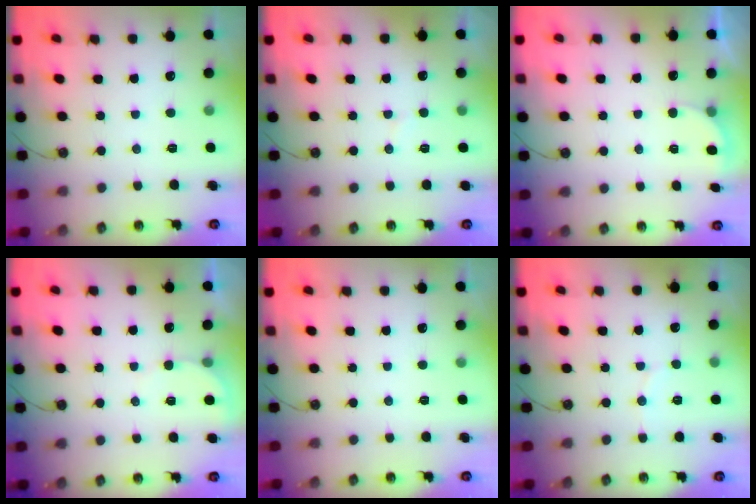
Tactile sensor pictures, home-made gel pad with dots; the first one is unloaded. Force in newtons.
{"total": 4.6, "press": 4.6, "slide": 0.5}
{"total": 2.4, "press": 2.2, "slide": 1.0}
{"total": 2.2, "press": 2.2, "slide": 0.2}
{"total": 0.0}
{"total": 2.9, "press": 2.9, "slide": 0.3}